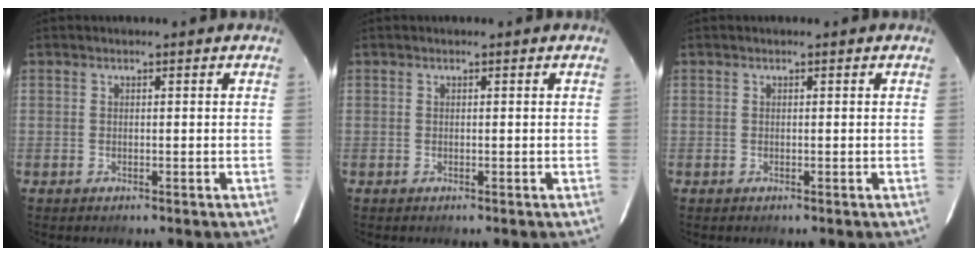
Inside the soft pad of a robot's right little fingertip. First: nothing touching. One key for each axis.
{"total": 0.0}
{"total": 0.0}